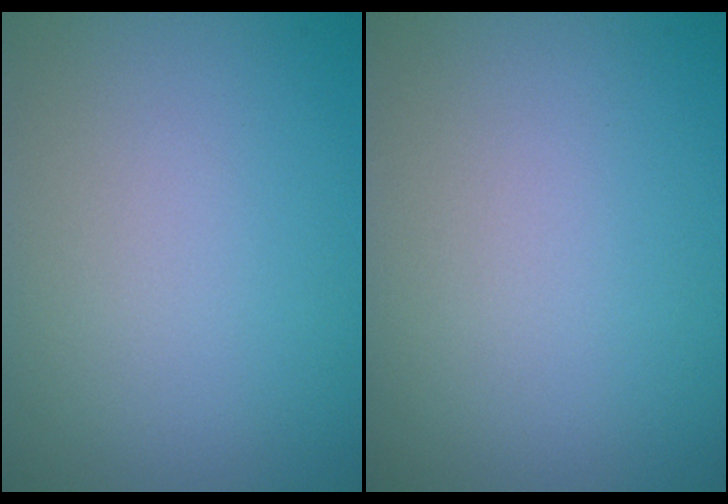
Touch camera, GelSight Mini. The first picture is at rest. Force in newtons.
{"total": 0.0}